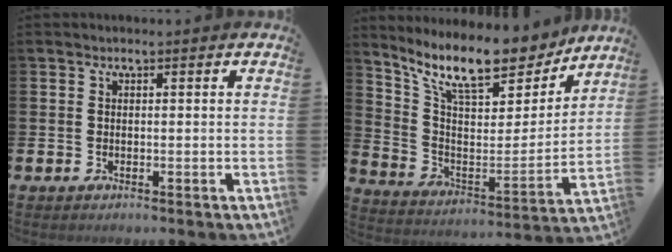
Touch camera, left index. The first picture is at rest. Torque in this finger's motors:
{"motor_torque": [0.59, -0.53, 0.97, 0.21]}